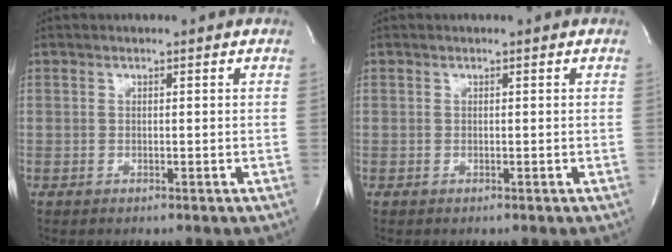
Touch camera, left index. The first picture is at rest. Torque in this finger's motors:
{"motor_torque": [0.00, 0.00, 0.00, 0.00]}